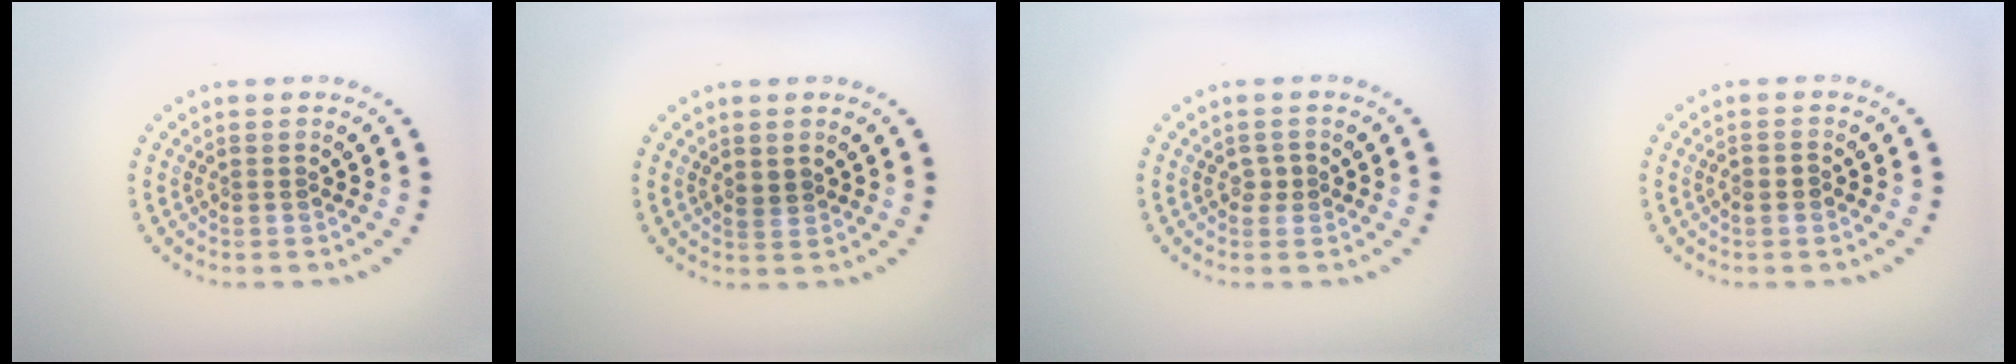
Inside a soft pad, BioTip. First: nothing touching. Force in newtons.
{"total": 1.0, "press": 0.9, "slide": 0.4}
{"total": 1.1, "press": 1.0, "slide": 0.5}
{"total": 1.0, "press": 1.0, "slide": 0.4}